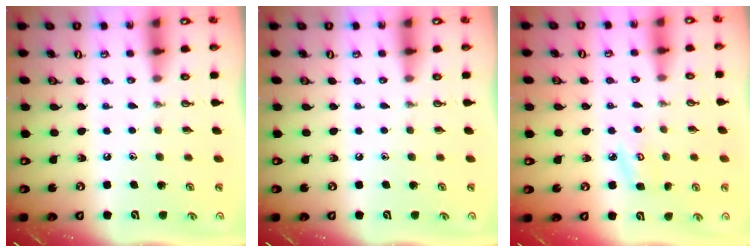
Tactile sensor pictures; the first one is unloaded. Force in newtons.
{"total": 0.0}
{"total": 5.4, "press": 5.4, "slide": 0.6}